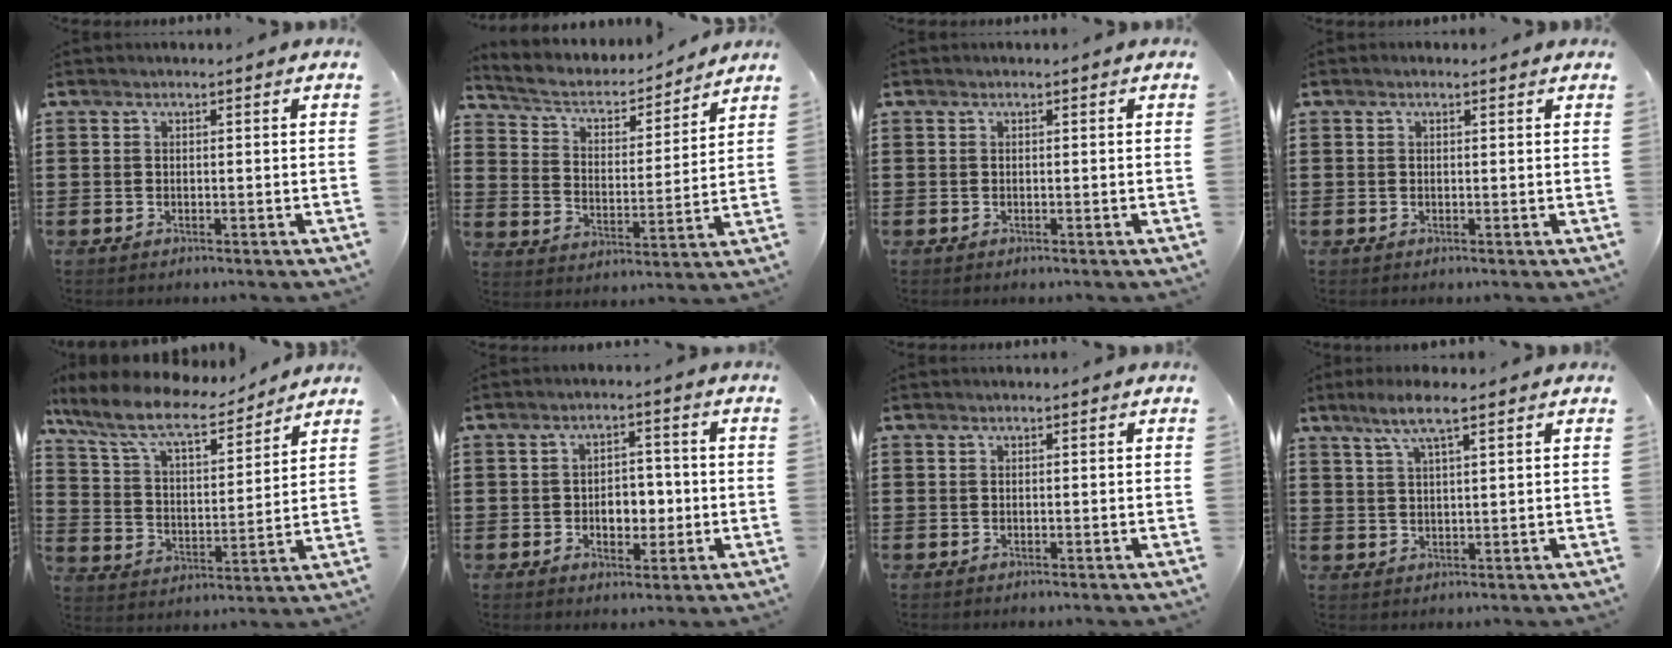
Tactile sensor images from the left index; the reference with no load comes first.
{"total": 4.0, "force": [3.3, 1.7, 1.7], "torque": [-0.051, -0.021, 0.046]}
{"total": 0.0}
{"total": 0.5, "force": [0.3, 0.2, 0.4], "torque": [-0.007, 0.002, 0.006]}
{"total": 9.8, "force": [8.3, 2.0, 4.9], "torque": [-0.127, -0.040, 0.143]}
{"total": 4.7, "force": [-1.0, 3.2, 3.3], "torque": [-0.052, 0.002, -0.026]}
{"total": 0.0}
{"total": 5.5, "force": [3.5, 0.7, 4.2], "torque": [-0.089, 0.004, 0.060]}